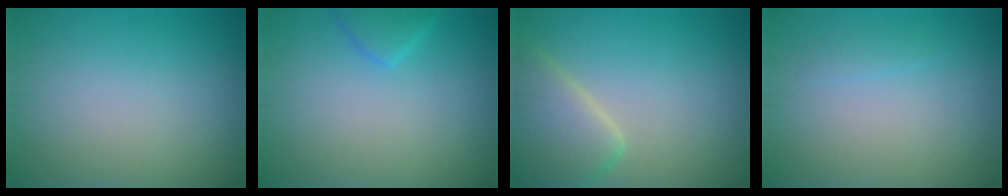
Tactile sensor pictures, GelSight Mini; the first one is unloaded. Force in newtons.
{"total": 1.7, "press": 1.7, "slide": 0.2}
{"total": 5.0, "press": 5.0, "slide": 0.4}
{"total": 0.8, "press": 0.8, "slide": 0.0}